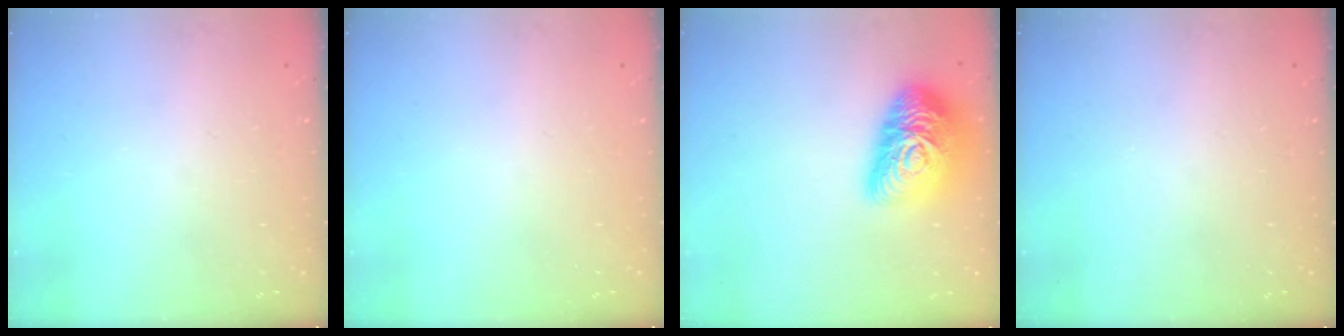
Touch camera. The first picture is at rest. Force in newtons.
{"total": 0.0}
{"total": 18.8, "press": 18.8, "slide": 1.2}
{"total": 0.0}